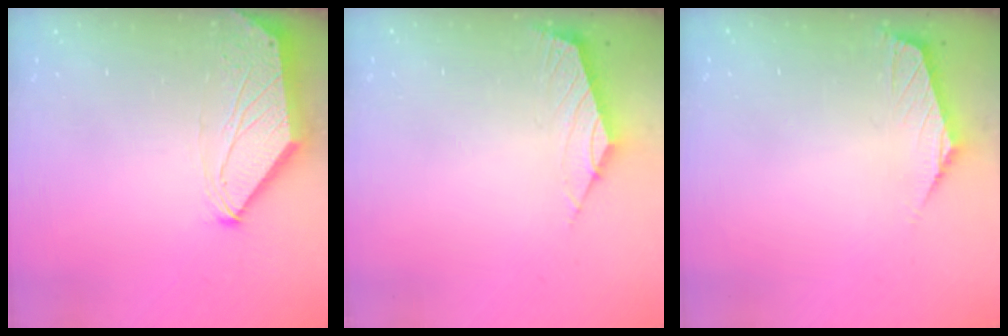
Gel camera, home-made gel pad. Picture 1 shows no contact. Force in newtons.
{"total": 2.5, "press": 2.5, "slide": 0.6}
{"total": 0.9, "press": 0.9, "slide": 0.2}